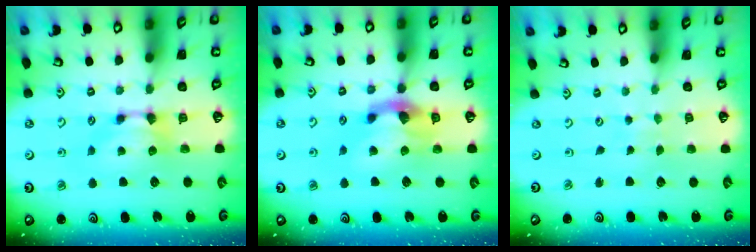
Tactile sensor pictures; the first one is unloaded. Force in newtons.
{"total": 4.0, "press": 3.5, "slide": 1.9}
{"total": 5.8, "press": 5.8, "slide": 0.3}